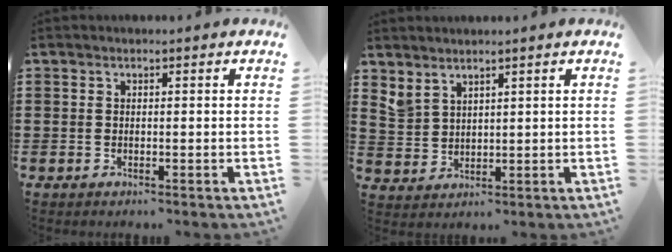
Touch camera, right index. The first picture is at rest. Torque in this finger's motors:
{"motor_torque": [-0.39, 0.27, -0.02, -0.01]}